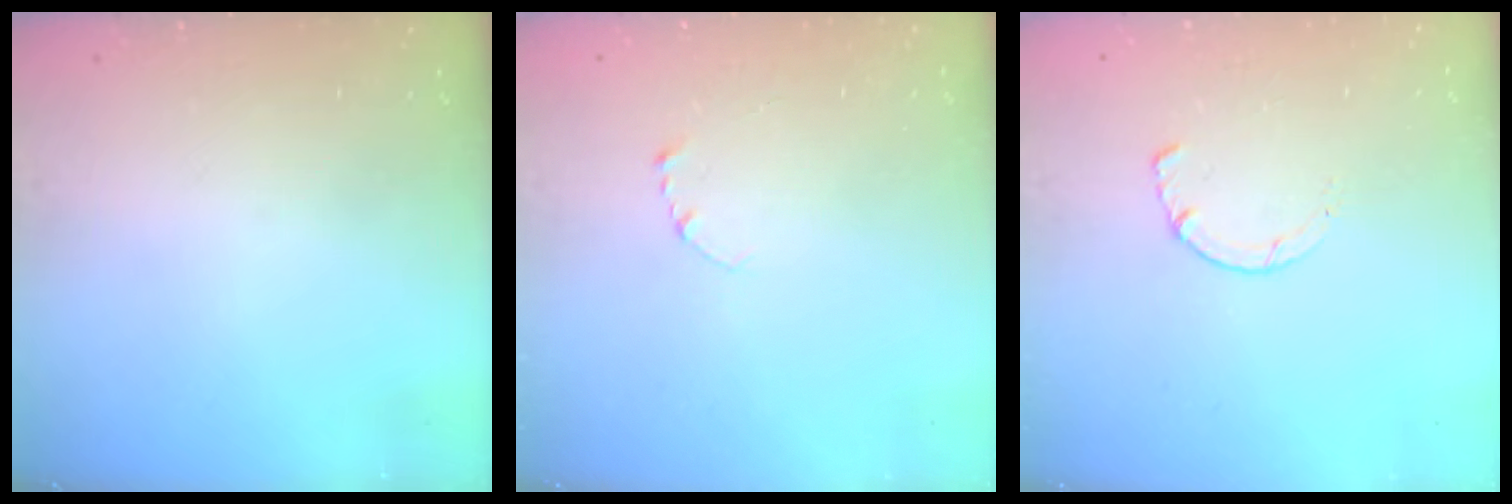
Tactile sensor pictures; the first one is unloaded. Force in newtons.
{"total": 2.7, "press": 2.7, "slide": 0.3}
{"total": 1.4, "press": 1.4, "slide": 0.3}